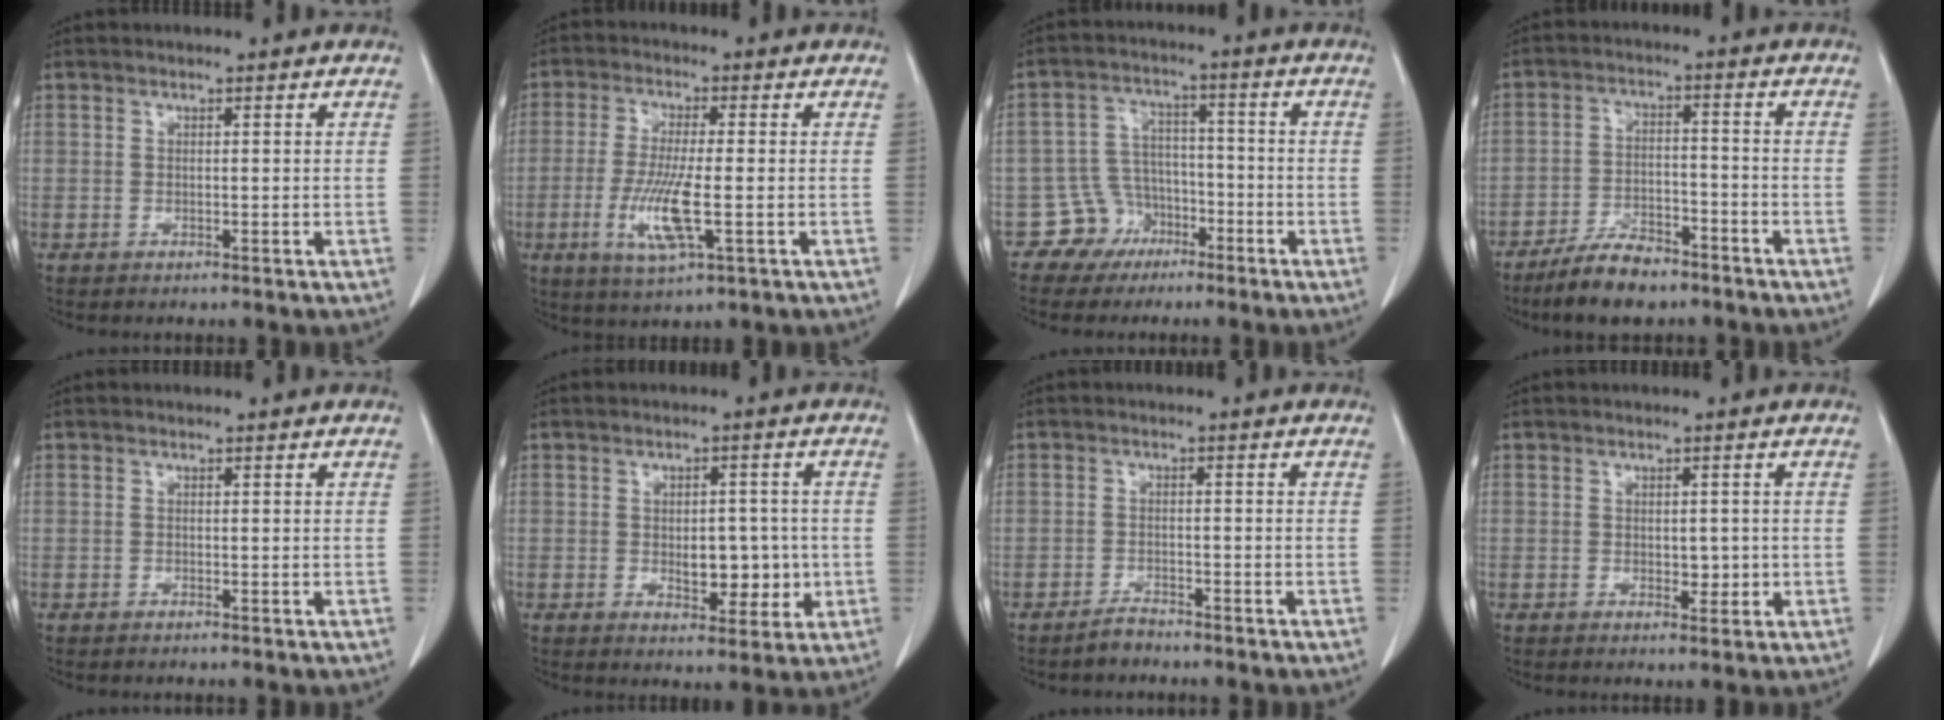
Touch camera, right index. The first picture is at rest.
{"total": 8.6, "force": [-2.2, 1.0, 8.2], "torque": [-0.169, -0.019, -0.041]}
{"total": 6.6, "force": [-3.8, 5.4, -0.2], "torque": [0.017, 0.019, -0.062]}
{"total": 8.3, "force": [-6.6, 2.8, 4.2], "torque": [-0.077, -0.008, -0.118]}
{"total": 0.0}
{"total": 6.2, "force": [-0.7, 3.4, 5.1], "torque": [-0.061, 0.002, 0.001]}
{"total": 2.1, "force": [-2.0, 0.5, 0.4], "torque": [-0.008, 0.000, -0.034]}
{"total": 2.2, "force": [-0.2, 1.4, 1.7], "torque": [-0.019, 0.000, 0.004]}